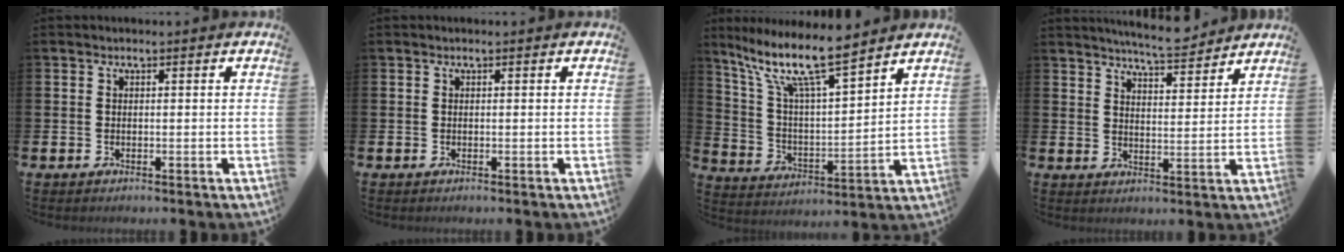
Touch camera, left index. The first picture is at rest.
{"total": 0.0}
{"total": 11.6, "force": [9.4, 2.3, 6.4], "torque": [-0.155, -0.045, 0.161]}
{"total": 6.2, "force": [6.2, 0.1, 0.9], "torque": [-0.025, -0.037, 0.110]}